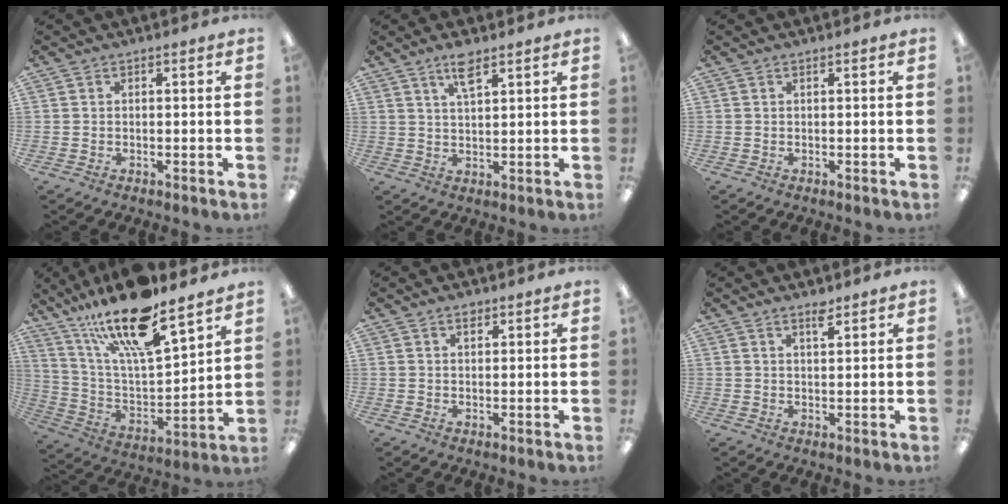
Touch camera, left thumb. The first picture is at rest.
{"total": 5.2, "force": [3.7, 1.4, 3.4], "torque": [-0.061, -0.008, 0.061]}
{"total": 0.0}
{"total": 20.4, "force": [15.7, 4.7, 12.1], "torque": [-0.217, -0.100, 0.264]}
{"total": 1.8, "force": [1.4, 0.8, 0.9], "torque": [-0.013, -0.003, 0.023]}
{"total": 2.6, "force": [2.2, 0.5, 1.2], "torque": [-0.021, -0.006, 0.039]}